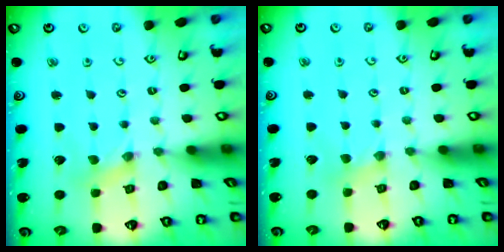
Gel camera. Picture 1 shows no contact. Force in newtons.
{"total": 1.8, "press": 1.7, "slide": 0.4}